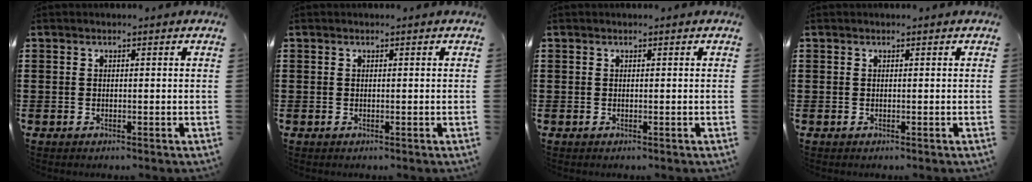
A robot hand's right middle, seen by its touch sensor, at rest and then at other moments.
{"total": 0.0}
{"total": 0.0}
{"total": 0.0}